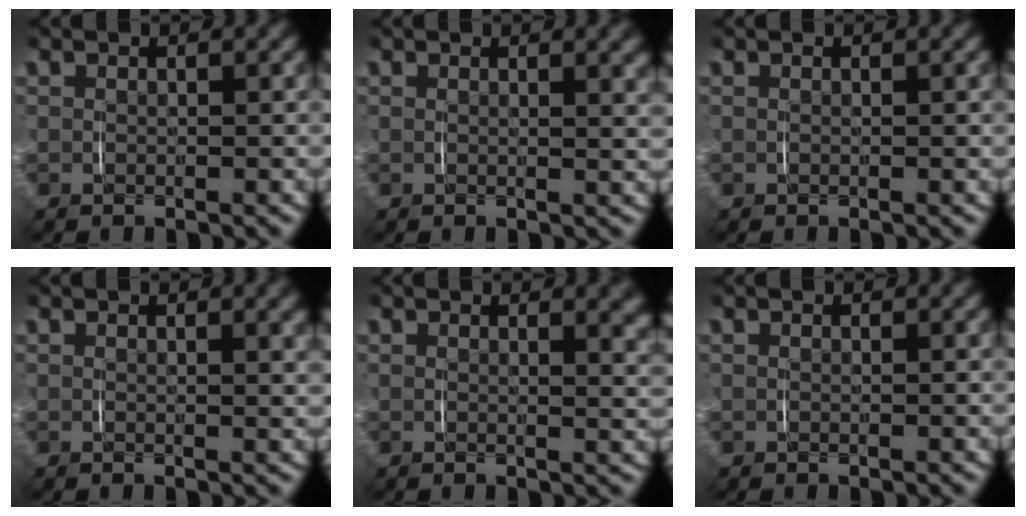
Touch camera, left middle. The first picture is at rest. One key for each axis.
{"total": 1.7, "fx": 1.2, "fy": 0.1, "fz": 1.2, "tx": -0.010, "ty": 0.003, "tz": 0.014}
{"total": 0.0}
{"total": 1.3, "fx": 0.9, "fy": 0.1, "fz": 1.0, "tx": -0.008, "ty": 0.003, "tz": 0.011}
{"total": 2.5, "fx": 1.8, "fy": 0.5, "fz": 1.6, "tx": -0.014, "ty": -0.001, "tz": 0.024}
{"total": 0.0}